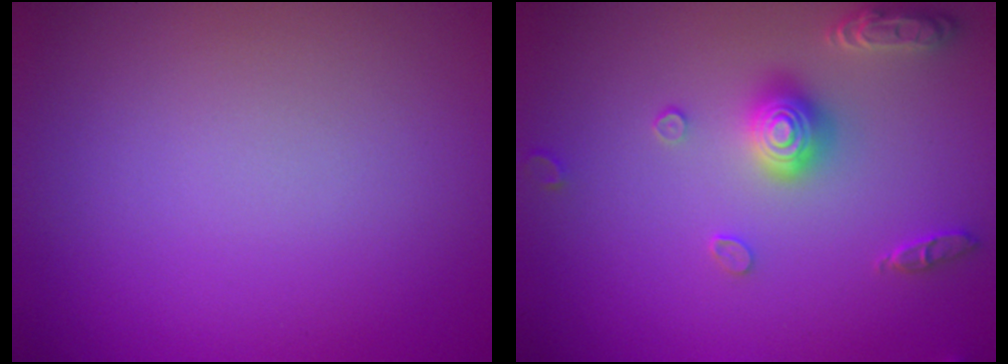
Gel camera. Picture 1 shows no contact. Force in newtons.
{"total": 3.4, "press": 3.2, "slide": 1.0}